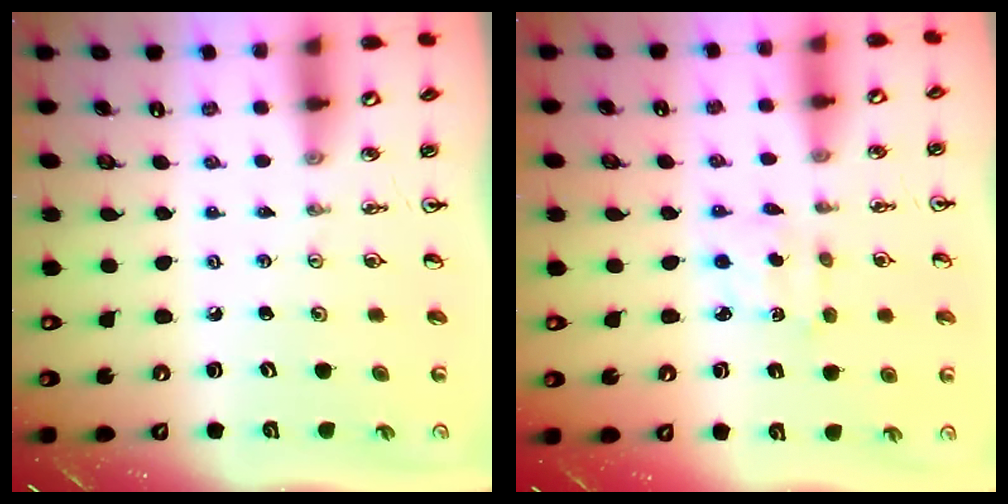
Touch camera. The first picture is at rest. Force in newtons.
{"total": 2.7, "press": 2.6, "slide": 0.6}